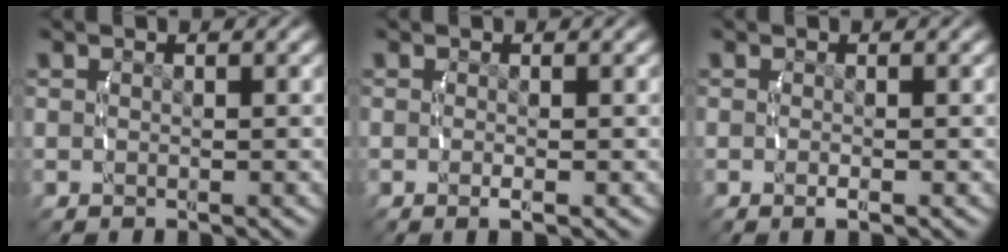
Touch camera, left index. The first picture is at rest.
{"total": 0.6, "force": [-0.3, 0.0, 0.4], "torque": [-0.012, 0.003, -0.010]}
{"total": 0.7, "force": [-0.6, 0.1, 0.3], "torque": [-0.011, 0.003, -0.013]}